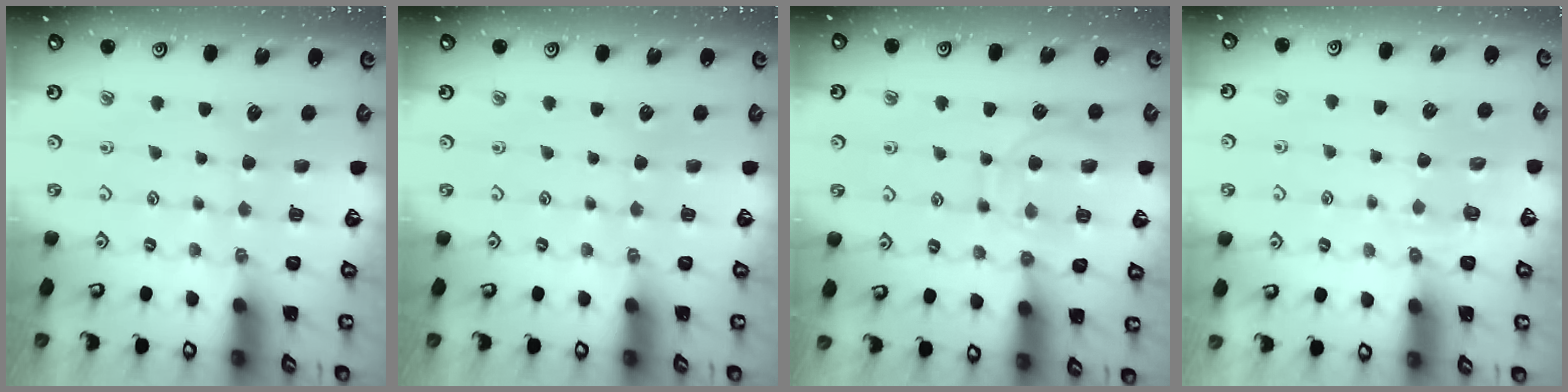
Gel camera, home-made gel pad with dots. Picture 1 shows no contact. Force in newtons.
{"total": 0.0}
{"total": 11.9, "press": 11.9, "slide": 1.2}
{"total": 2.3, "press": 1.7, "slide": 1.6}